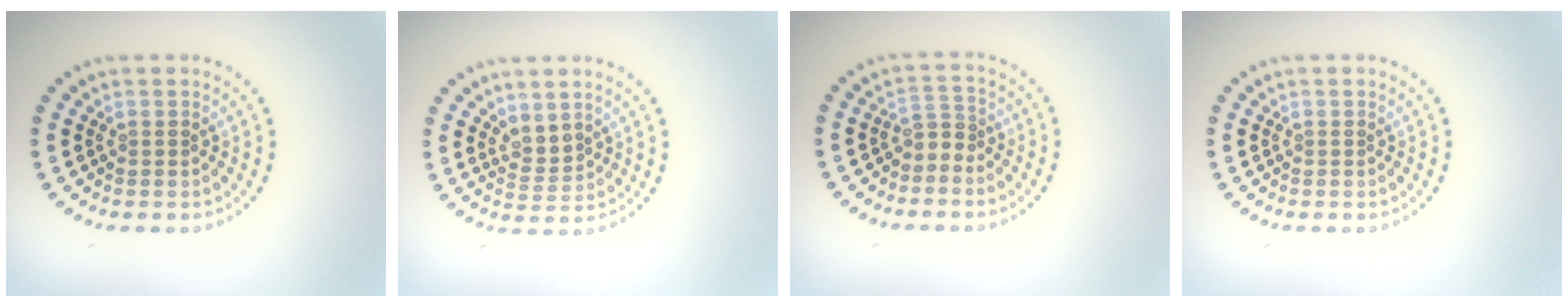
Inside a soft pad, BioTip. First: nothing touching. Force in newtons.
{"total": 1.6, "press": 1.3, "slide": 1.1}
{"total": 1.7, "press": 1.1, "slide": 1.3}
{"total": 0.0}